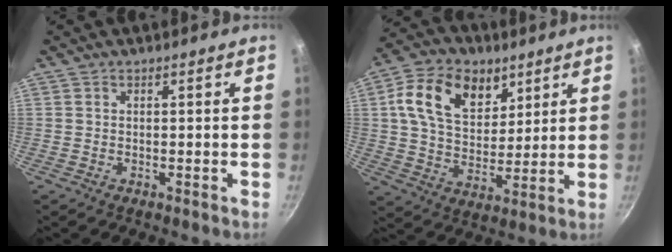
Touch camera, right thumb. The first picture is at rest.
{"total": 15.9, "force": [6.7, 10.9, 9.4], "torque": [-0.140, -0.020, 0.109]}